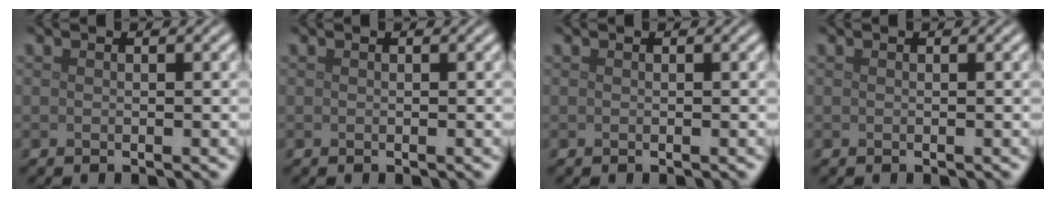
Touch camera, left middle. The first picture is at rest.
{"total": 0.0}
{"total": 0.0}
{"total": 0.0}